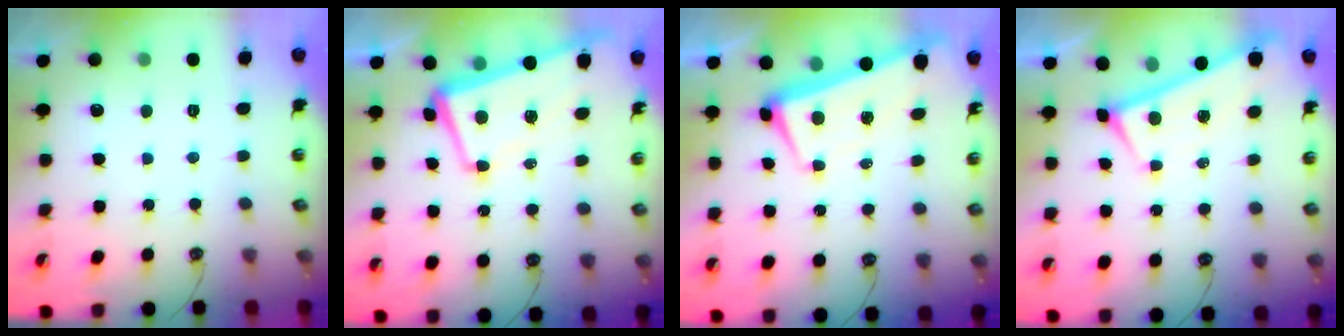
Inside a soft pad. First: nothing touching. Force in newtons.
{"total": 2.2, "press": 1.4, "slide": 1.8}
{"total": 2.5, "press": 2.4, "slide": 0.4}
{"total": 0.0}